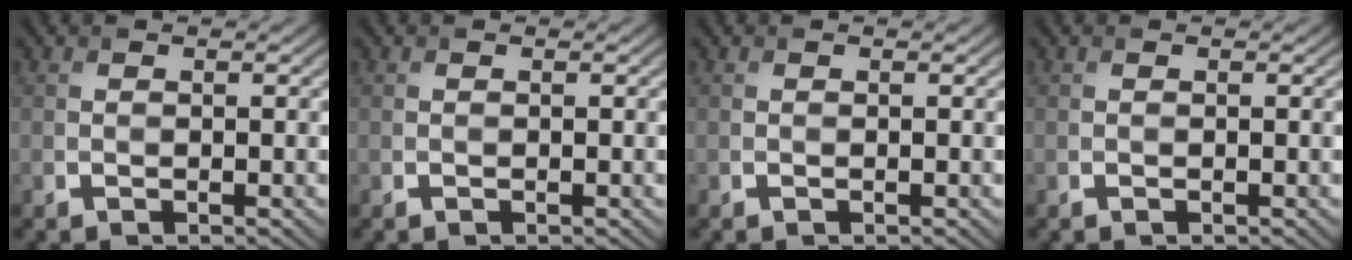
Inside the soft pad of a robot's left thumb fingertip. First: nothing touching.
{"total": 0.0}
{"total": 0.0}
{"total": 0.0}